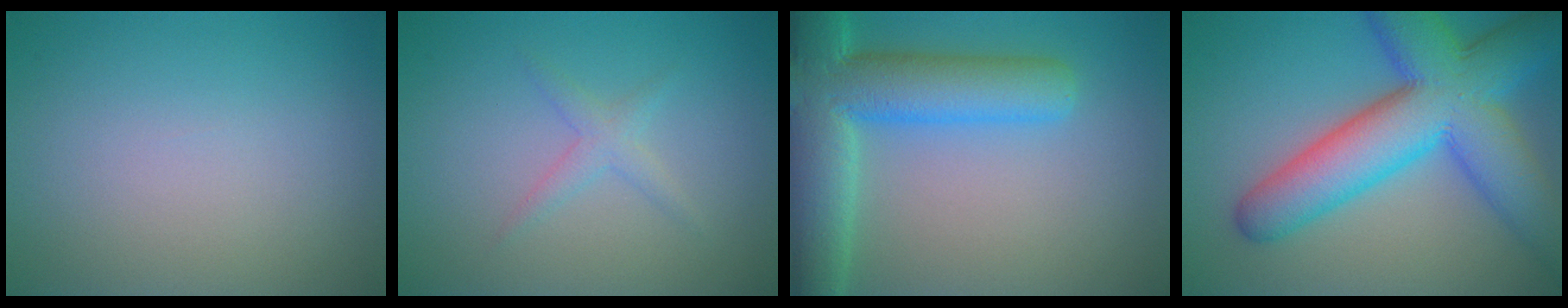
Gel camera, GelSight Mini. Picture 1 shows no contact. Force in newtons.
{"total": 1.4, "press": 1.4, "slide": 0.1}
{"total": 9.6, "press": 9.6, "slide": 0.7}
{"total": 11.8, "press": 11.8, "slide": 0.3}